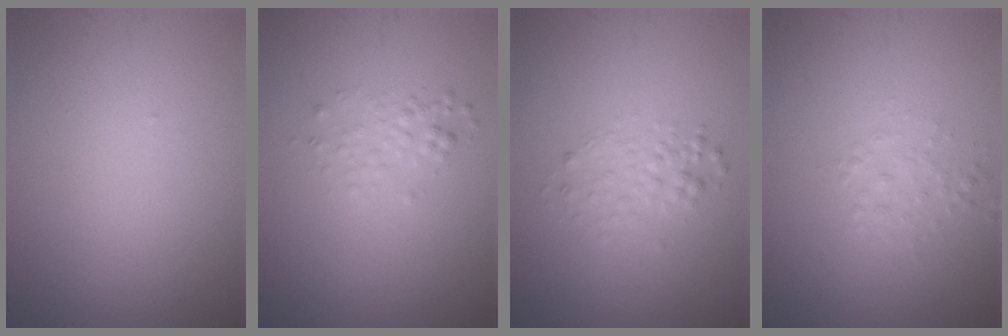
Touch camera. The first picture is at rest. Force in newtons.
{"total": 1.4, "press": 1.4, "slide": 0.1}
{"total": 1.9, "press": 1.9, "slide": 0.1}
{"total": 1.4, "press": 1.4, "slide": 0.0}